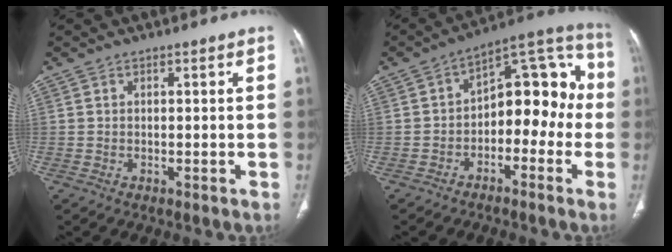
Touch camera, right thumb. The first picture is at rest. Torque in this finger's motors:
{"motor_torque": [-0.67, 1.06, 0.49, 0.51, 0.21]}